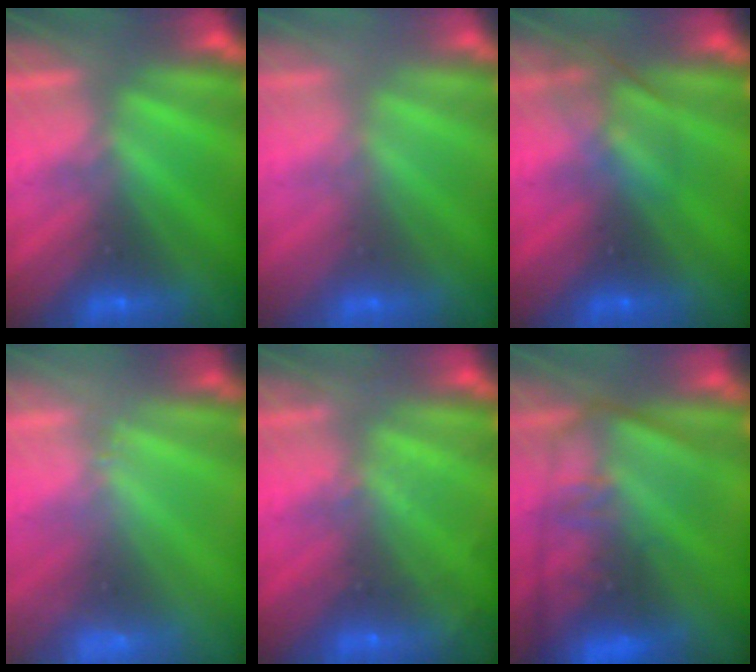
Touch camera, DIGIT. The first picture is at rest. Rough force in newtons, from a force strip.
{"total": 2.9}
{"total": 2.4}
{"total": 2.4}
{"total": 1.8}
{"total": 7.1}